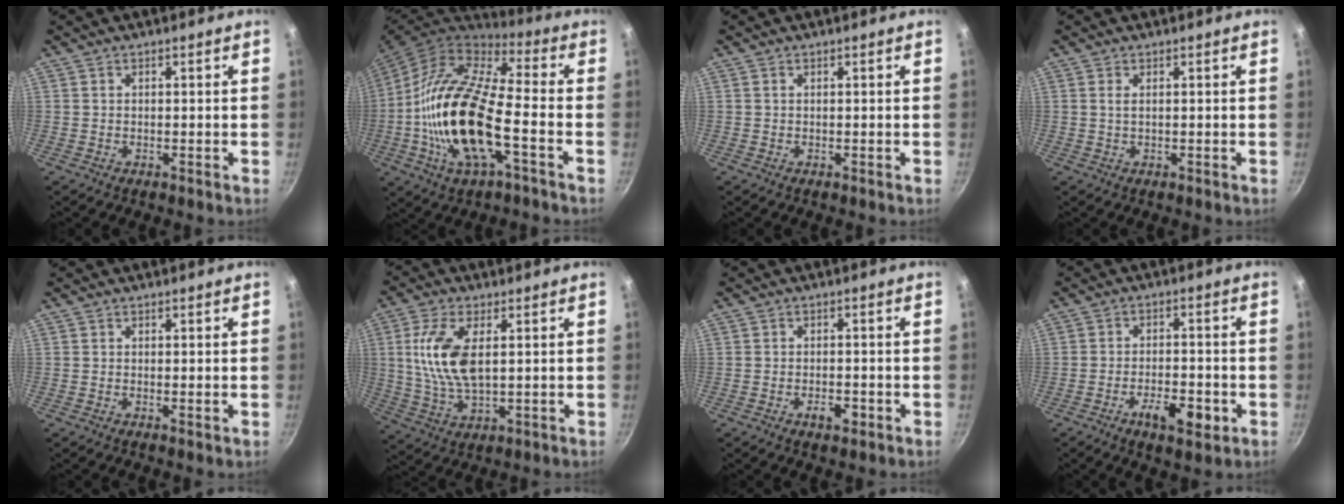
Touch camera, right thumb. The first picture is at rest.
{"total": 21.4, "force": [-4.6, 8.1, 19.2], "torque": [-0.375, 0.026, -0.106]}
{"total": 0.0}
{"total": 0.9, "force": [0.2, 0.3, 0.9], "torque": [-0.017, -0.001, 0.004]}
{"total": 0.6, "force": [0.1, 0.1, 0.6], "torque": [-0.010, -0.004, -0.001]}
{"total": 11.4, "force": [2.1, 5.4, 9.9], "torque": [-0.193, -0.006, 0.045]}
{"total": 3.4, "force": [-1.5, 1.7, 2.6], "torque": [-0.033, 0.012, -0.022]}
{"total": 7.8, "force": [-3.2, 3.3, 6.4], "torque": [-0.089, 0.015, -0.049]}